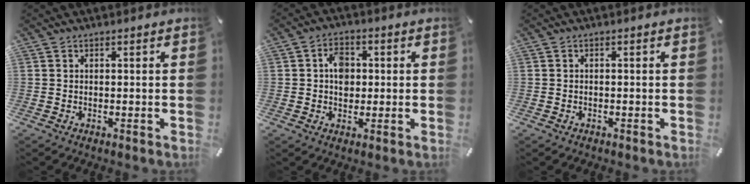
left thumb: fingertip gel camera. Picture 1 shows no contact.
{"total": 5.8, "force": [0.4, 4.6, 3.5], "torque": [-0.046, 0.002, 0.003]}
{"total": 0.9, "force": [-0.5, 0.7, 0.4], "torque": [-0.007, 0.002, -0.012]}